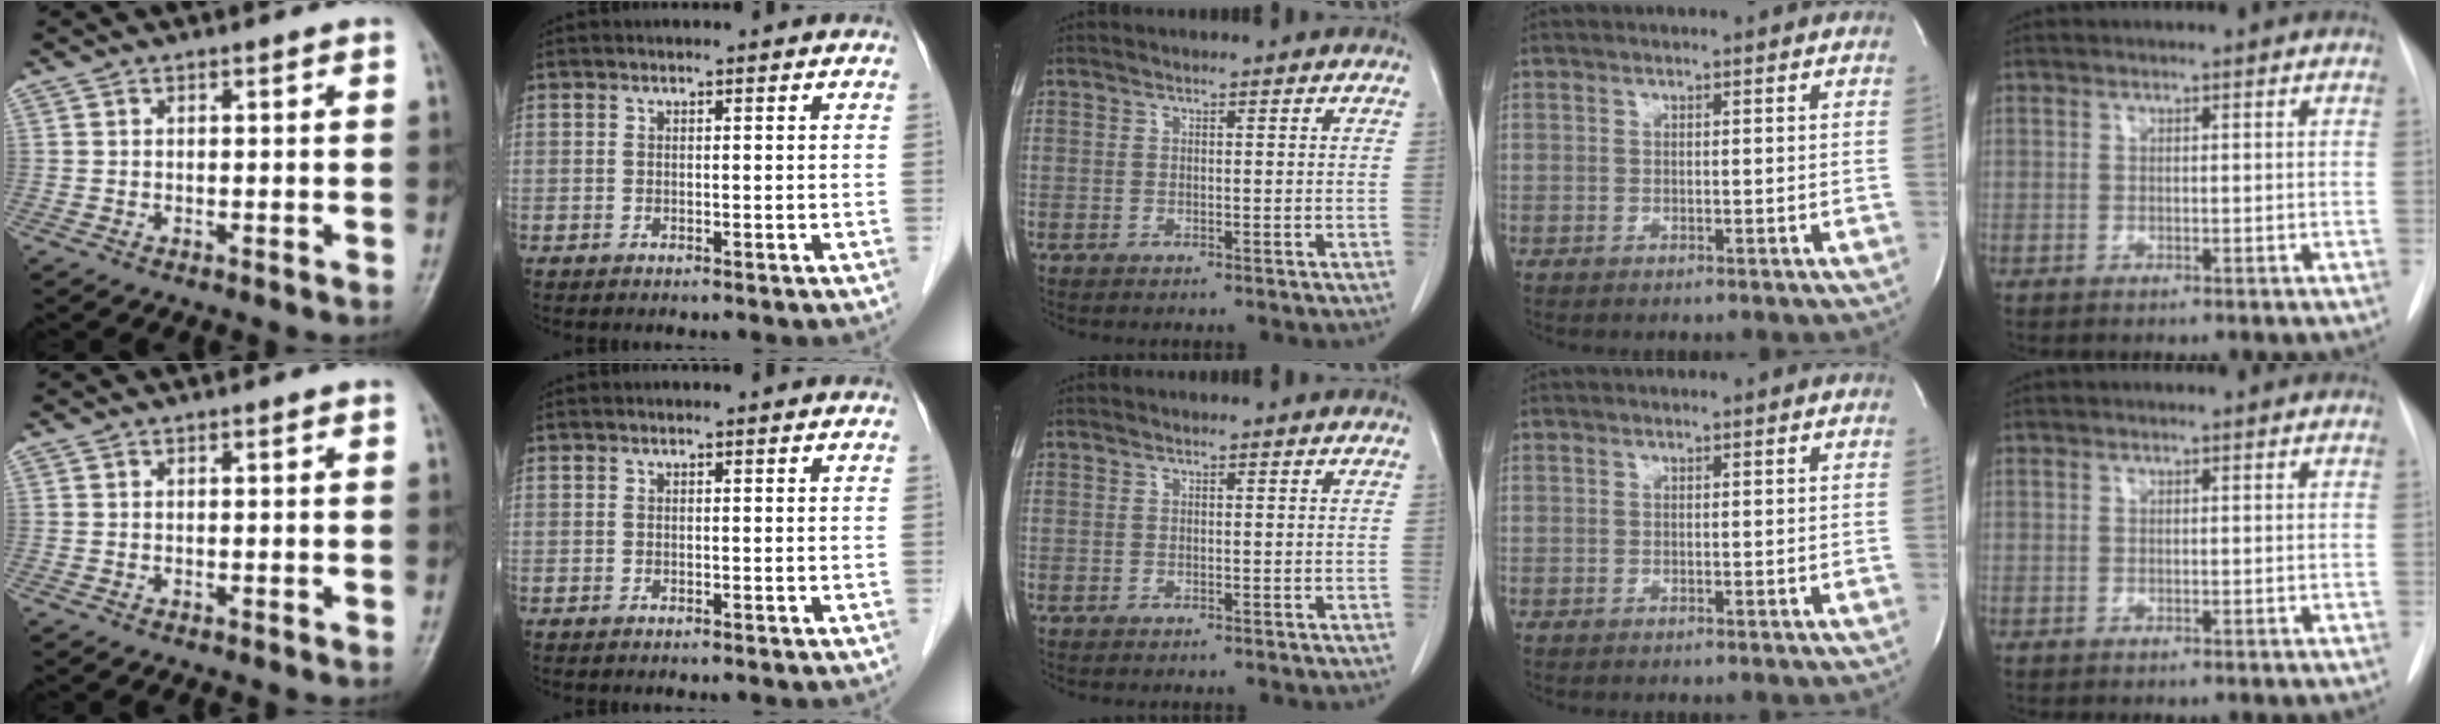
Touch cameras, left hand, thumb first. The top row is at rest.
{}